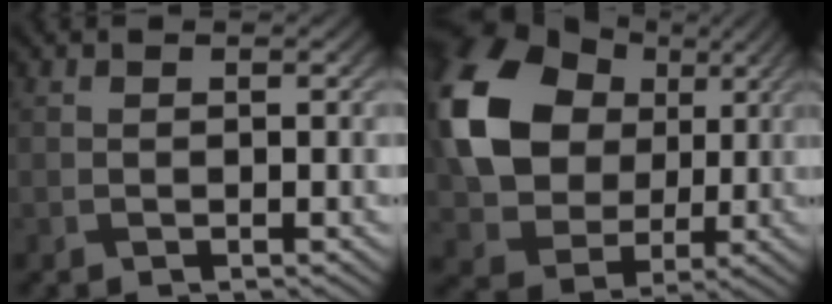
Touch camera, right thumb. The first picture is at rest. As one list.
[{"total": 15.0, "force": [3.2, 11.8, 8.7], "torque": [-0.200, 0.017, 0.045]}]